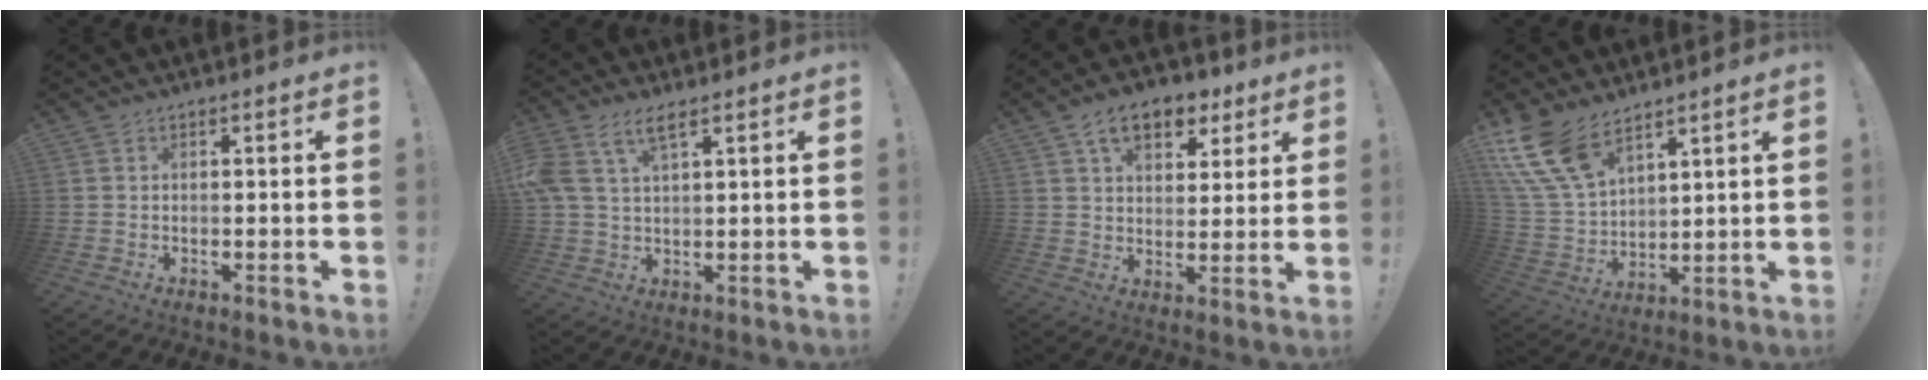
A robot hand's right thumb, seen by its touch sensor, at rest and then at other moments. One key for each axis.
{"total": 7.4, "fx": 4.1, "fy": 3.4, "fz": 5.1, "tx": -0.111, "ty": -0.004, "tz": 0.080}
{"total": 11.6, "fx": 6.3, "fy": 7.3, "fz": 6.5, "tx": -0.095, "ty": -0.022, "tz": 0.116}
{"total": 14.9, "fx": 10.2, "fy": 7.5, "fz": 7.8, "tx": -0.176, "ty": -0.063, "tz": 0.194}